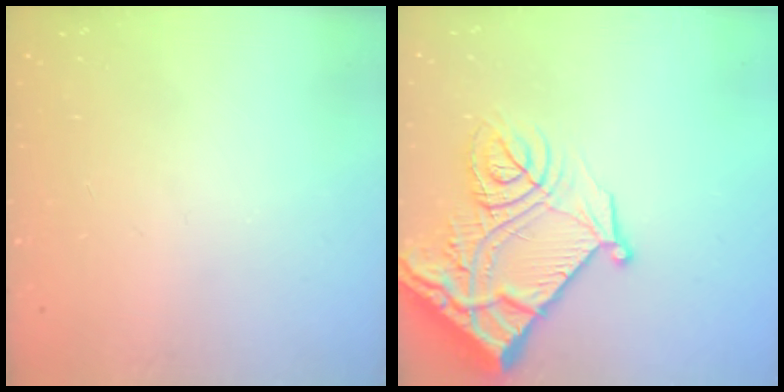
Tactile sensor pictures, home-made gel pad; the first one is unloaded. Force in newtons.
{"total": 22.5, "press": 22.3, "slide": 2.7}